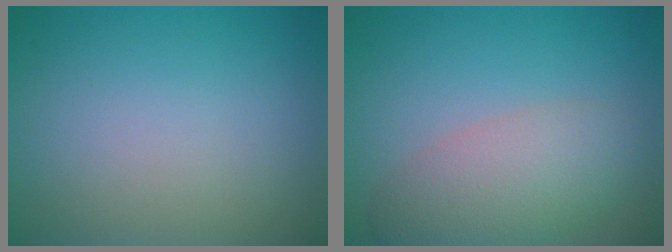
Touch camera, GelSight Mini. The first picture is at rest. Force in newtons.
{"total": 5.0, "press": 4.9, "slide": 0.4}